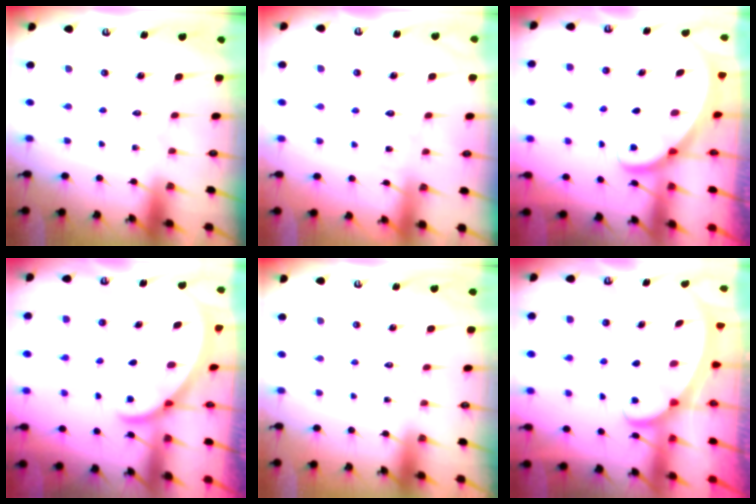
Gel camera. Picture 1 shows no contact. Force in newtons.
{"total": 2.6, "press": 2.6, "slide": 0.3}
{"total": 2.2, "press": 2.2, "slide": 0.2}
{"total": 2.0, "press": 2.0, "slide": 0.1}
{"total": 0.0}
{"total": 2.5, "press": 2.5, "slide": 0.3}